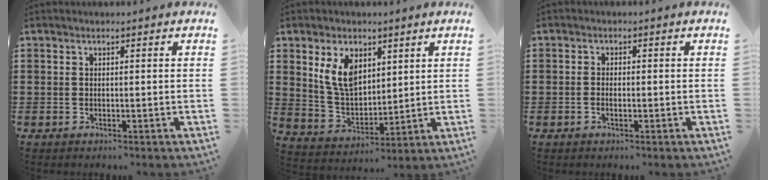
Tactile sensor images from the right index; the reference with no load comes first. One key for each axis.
{"total": 8.2, "fx": 3.6, "fy": 4.9, "fz": 5.5, "tx": -0.130, "ty": 0.008, "tz": 0.068}
{"total": 1.1, "fx": -0.5, "fy": 0.4, "fz": 0.8, "tx": -0.016, "ty": -0.001, "tz": -0.010}